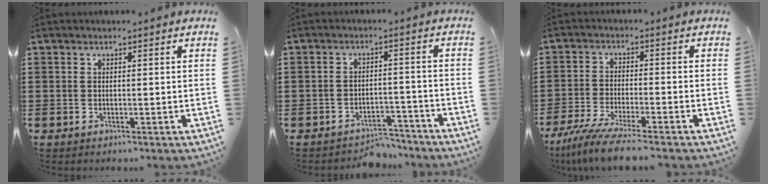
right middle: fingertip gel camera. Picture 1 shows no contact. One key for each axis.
{"total": 3.6, "fx": -3.5, "fy": 0.7, "fz": -0.1, "tx": -0.005, "ty": 0.004, "tz": -0.075}
{"total": 6.2, "fx": -5.2, "fy": -0.3, "fz": 3.3, "tx": -0.079, "ty": -0.023, "tz": -0.102}